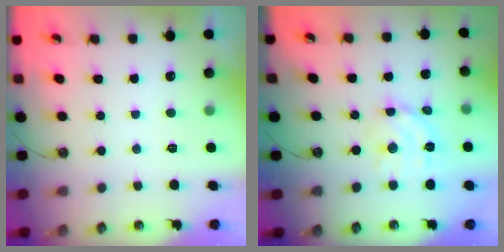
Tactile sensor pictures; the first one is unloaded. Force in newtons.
{"total": 9.9, "press": 9.9, "slide": 0.5}